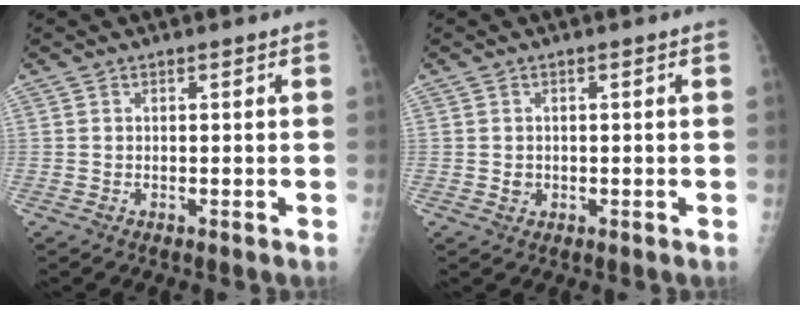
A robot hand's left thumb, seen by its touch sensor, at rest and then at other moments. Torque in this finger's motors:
{"motor_torque": [-0.13, -0.03, 0.04, -0.04, 0.00]}